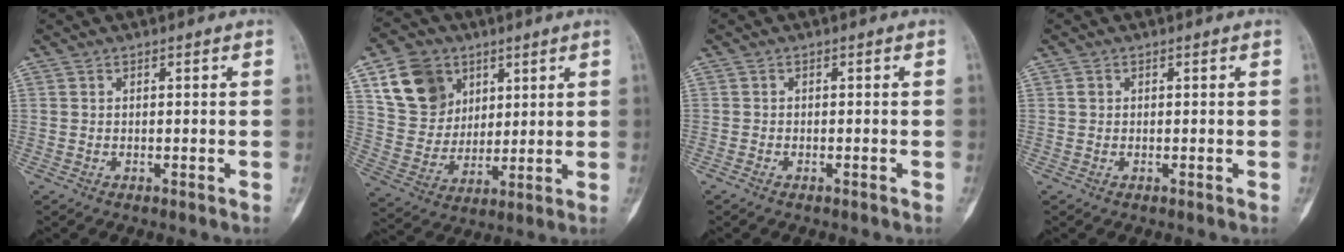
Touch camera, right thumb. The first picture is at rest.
{"total": 14.1, "force": [6.6, 11.0, 5.9], "torque": [-0.078, -0.017, 0.131]}
{"total": 0.7, "force": [-0.6, 0.3, 0.4], "torque": [-0.012, 0.002, -0.011]}
{"total": 0.8, "force": [0.2, 0.7, 0.3], "torque": [-0.004, 0.002, 0.005]}